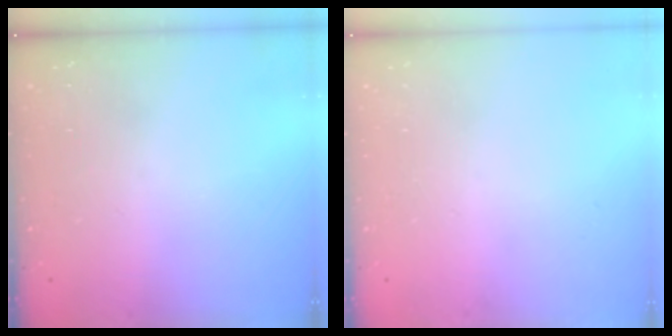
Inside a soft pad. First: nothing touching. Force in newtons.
{"total": 0.0}